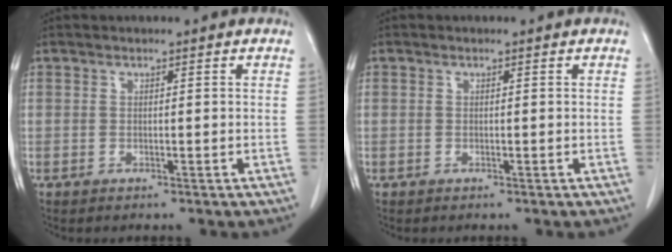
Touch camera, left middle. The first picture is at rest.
{"total": 0.0}